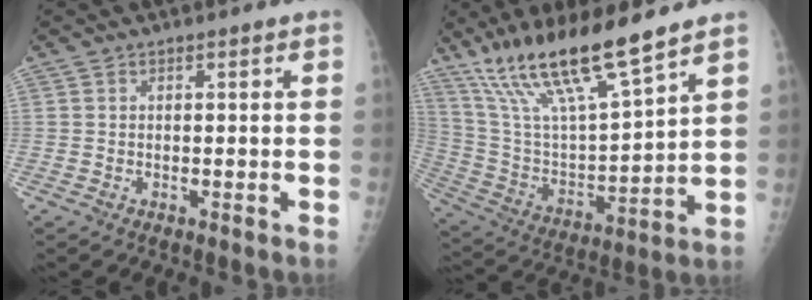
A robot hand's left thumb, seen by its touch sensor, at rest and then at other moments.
{"total": 19.5, "force": [14.3, 2.9, 12.9], "torque": [-0.224, -0.063, 0.276]}